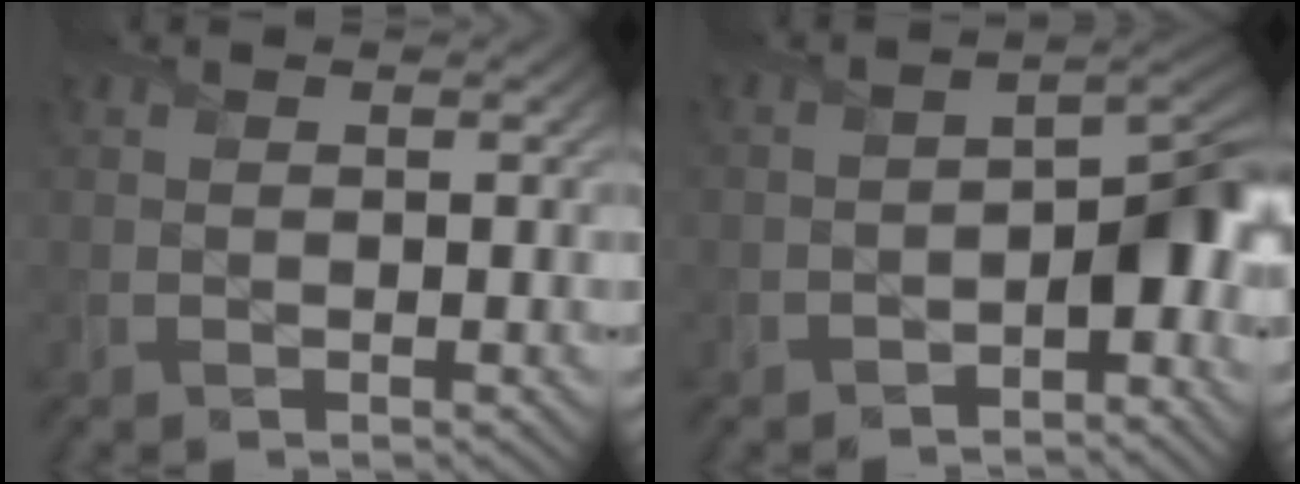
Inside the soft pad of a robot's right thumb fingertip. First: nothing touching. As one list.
[{"total": 5.7, "force": [-2.6, 2.9, 4.2], "torque": [-0.038, 0.008, -0.050]}]